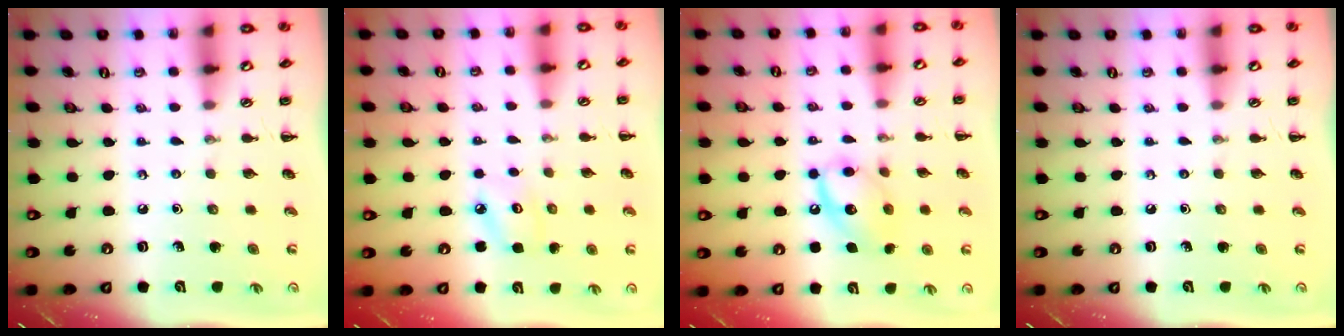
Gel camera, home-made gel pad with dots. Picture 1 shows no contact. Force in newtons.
{"total": 5.2, "press": 5.1, "slide": 1.1}
{"total": 12.6, "press": 12.6, "slide": 1.3}
{"total": 0.0}